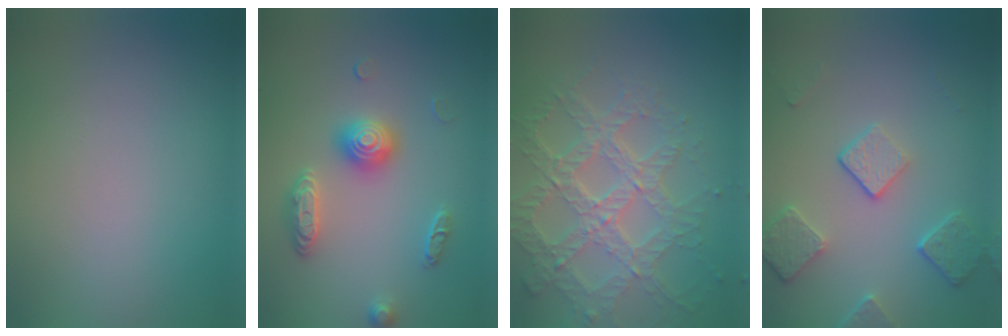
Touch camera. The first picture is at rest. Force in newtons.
{"total": 3.0, "press": 3.0, "slide": 0.4}
{"total": 7.0, "press": 5.1, "slide": 4.8}
{"total": 4.1, "press": 3.2, "slide": 2.6}